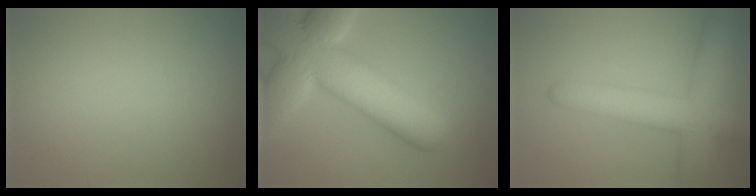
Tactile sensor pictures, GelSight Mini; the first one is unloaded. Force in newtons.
{"total": 12.3, "press": 12.2, "slide": 1.0}
{"total": 6.4, "press": 6.4, "slide": 0.2}